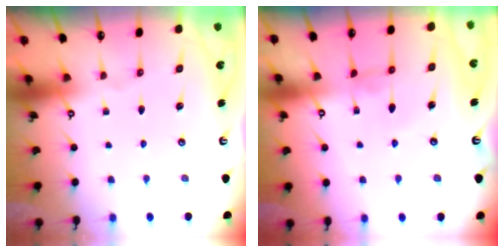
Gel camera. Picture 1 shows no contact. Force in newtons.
{"total": 0.0}